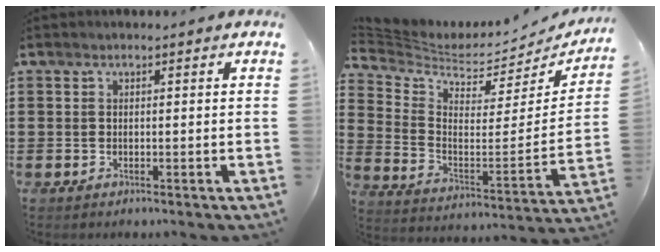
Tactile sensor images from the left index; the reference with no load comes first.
{"total": 3.9, "force": [3.7, 1.0, 0.7], "torque": [-0.045, -0.051, 0.059]}